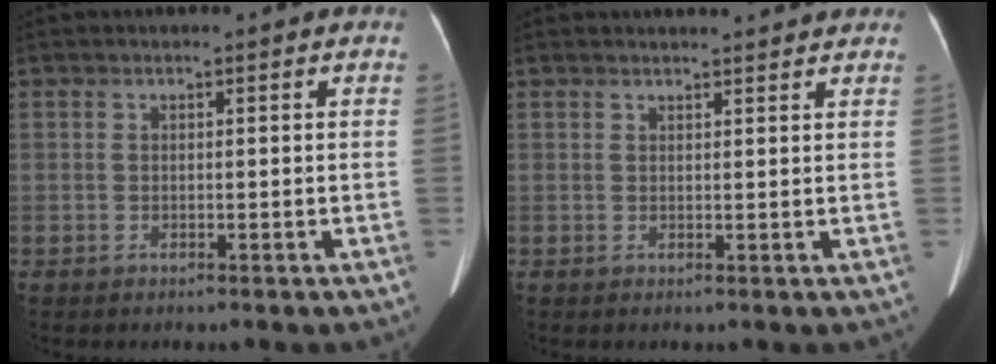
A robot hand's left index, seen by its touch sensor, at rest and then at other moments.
{"total": 5.7, "force": [5.5, 0.7, 1.3], "torque": [-0.014, 0.020, 0.057]}